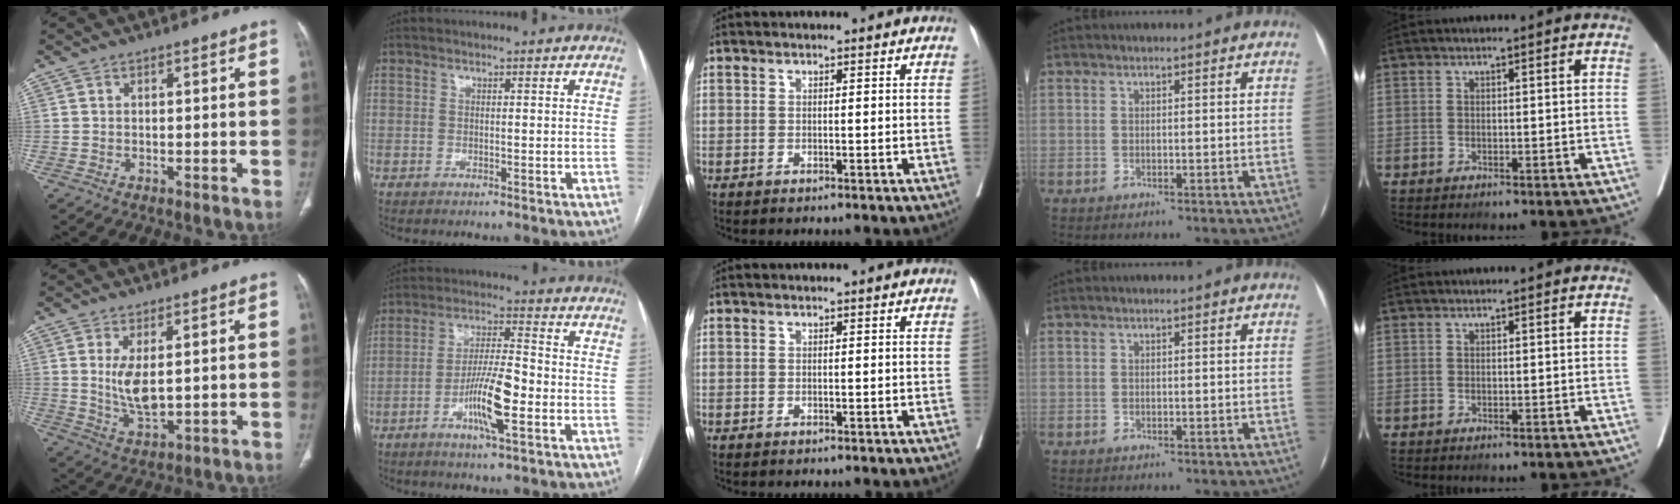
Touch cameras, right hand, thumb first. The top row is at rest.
{"thumb": {"total": 6.5, "force": [1.1, 2.7, 5.8], "torque": [-0.112, -0.022, 0.034]}, "index": {"total": 9.7, "force": [-3.4, 1.1, 9.0], "torque": [-0.168, -0.001, -0.063]}}